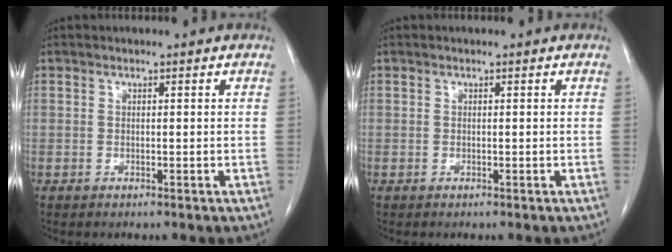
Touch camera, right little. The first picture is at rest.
{"total": 0.0}